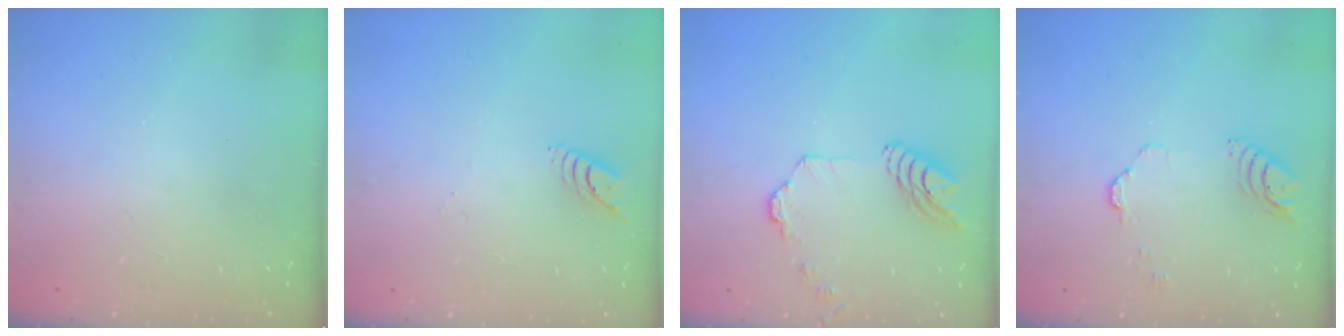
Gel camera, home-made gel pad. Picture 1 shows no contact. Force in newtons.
{"total": 5.2, "press": 5.2, "slide": 0.2}
{"total": 10.8, "press": 10.7, "slide": 1.1}
{"total": 4.2, "press": 4.2, "slide": 0.4}